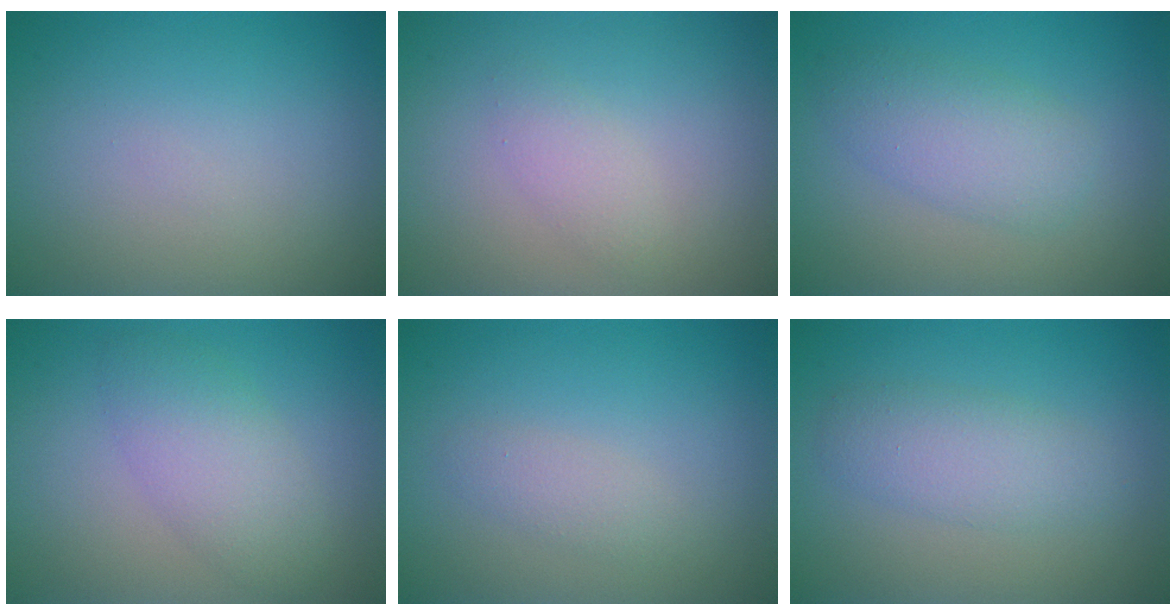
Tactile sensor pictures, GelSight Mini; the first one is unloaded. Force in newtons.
{"total": 1.6, "press": 1.6, "slide": 0.1}
{"total": 3.7, "press": 3.7, "slide": 0.2}
{"total": 3.8, "press": 3.8, "slide": 0.0}
{"total": 1.4, "press": 1.4, "slide": 0.1}
{"total": 3.0, "press": 3.0, "slide": 0.1}